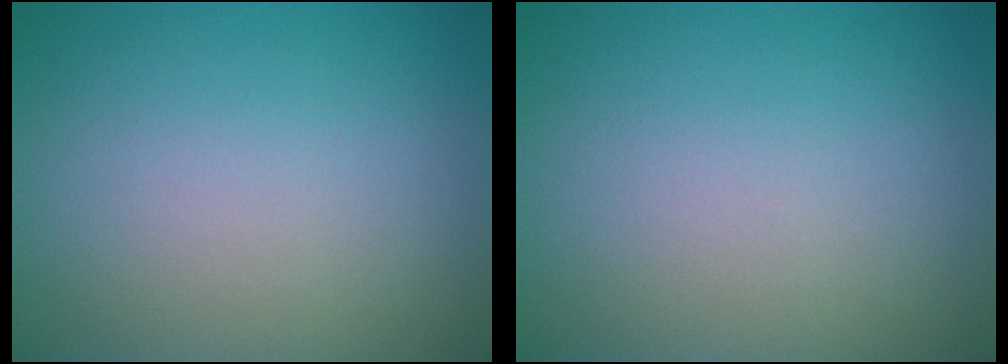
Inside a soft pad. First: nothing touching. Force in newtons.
{"total": 0.0}